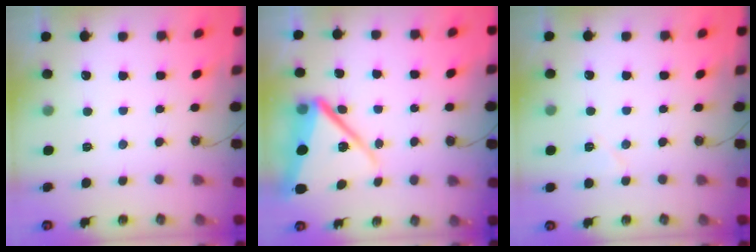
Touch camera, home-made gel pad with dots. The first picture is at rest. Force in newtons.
{"total": 13.9, "press": 13.8, "slide": 1.5}
{"total": 4.8, "press": 4.4, "slide": 2.1}